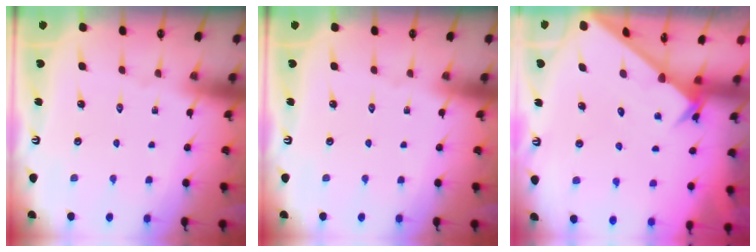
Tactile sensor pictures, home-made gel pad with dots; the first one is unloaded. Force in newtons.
{"total": 0.0}
{"total": 2.6, "press": 2.6, "slide": 0.2}